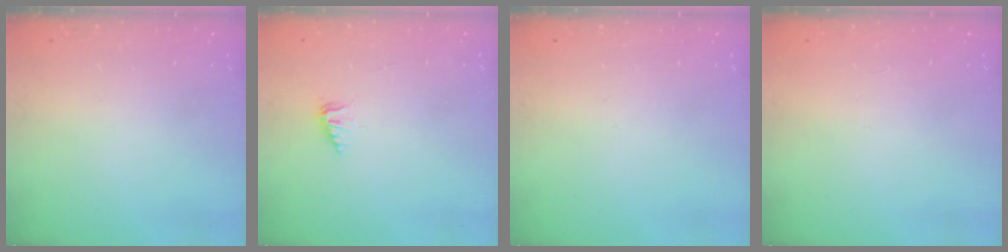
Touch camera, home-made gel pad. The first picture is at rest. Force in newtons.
{"total": 3.2, "press": 3.2, "slide": 0.3}
{"total": 0.0}
{"total": 0.0}